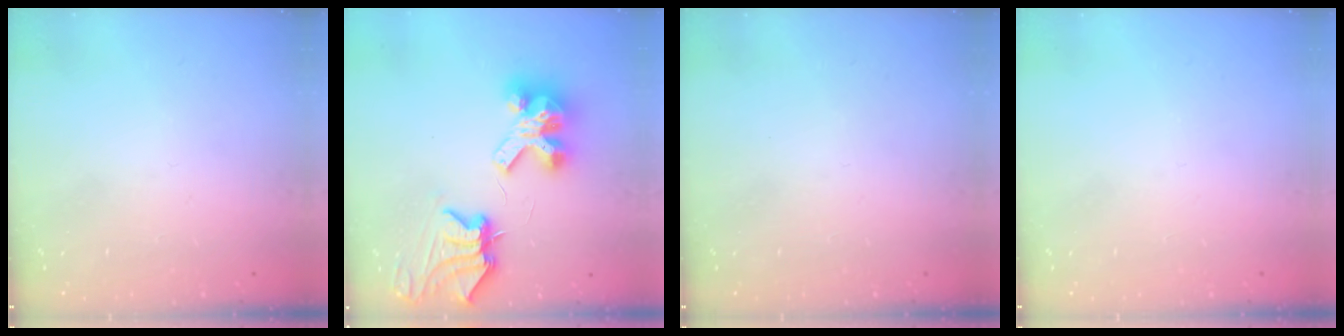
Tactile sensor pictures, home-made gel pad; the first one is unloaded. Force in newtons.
{"total": 10.0, "press": 10.0, "slide": 1.0}
{"total": 0.0}
{"total": 0.0}